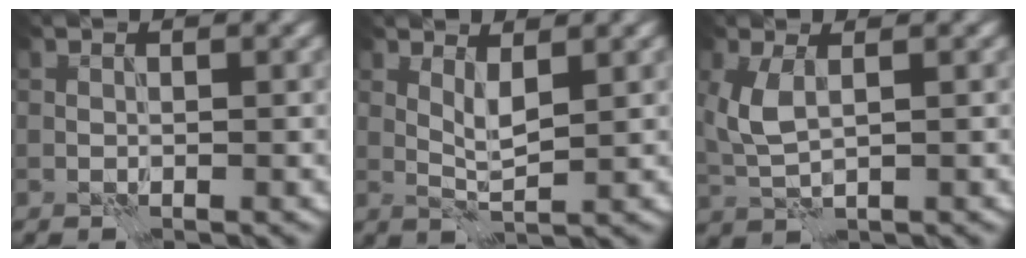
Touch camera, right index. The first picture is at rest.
{"total": 2.2, "force": [1.1, 0.3, 1.8], "torque": [-0.039, -0.003, 0.022]}
{"total": 3.5, "force": [0.8, 1.5, 3.1], "torque": [-0.078, 0.003, 0.017]}